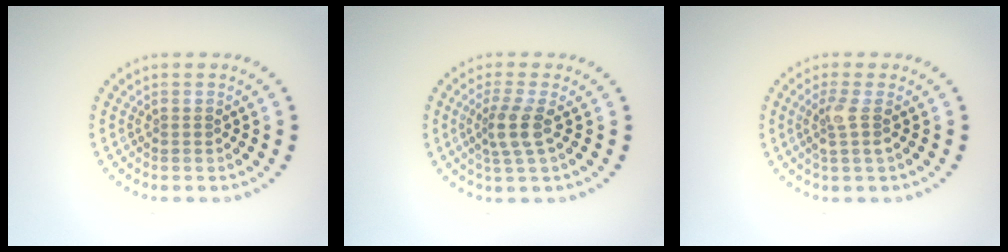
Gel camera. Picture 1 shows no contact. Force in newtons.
{"total": 2.6, "press": 2.1, "slide": 1.6}
{"total": 2.0, "press": 1.5, "slide": 1.3}